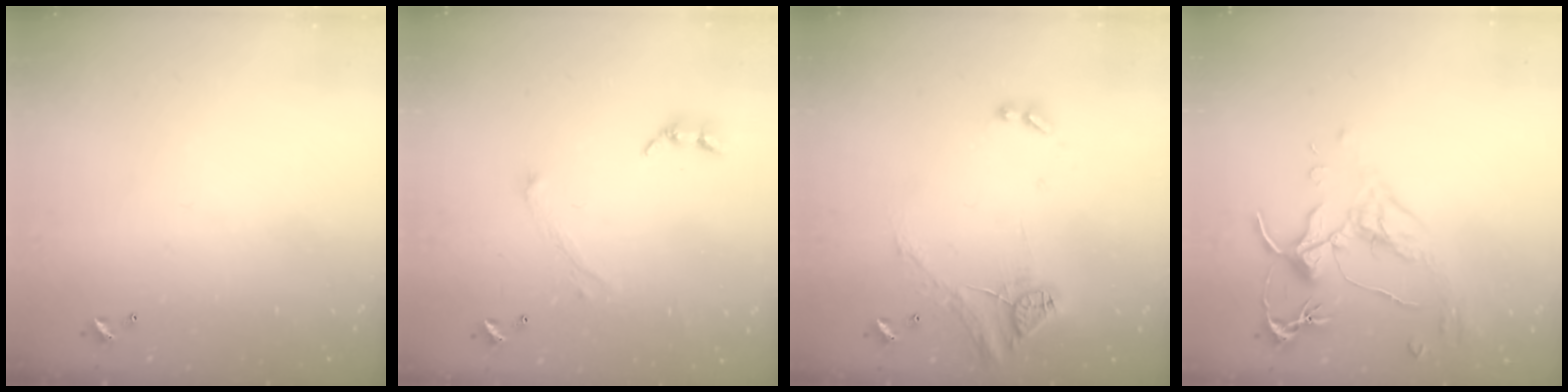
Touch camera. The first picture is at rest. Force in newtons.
{"total": 2.4, "press": 2.2, "slide": 0.9}
{"total": 16.8, "press": 16.8, "slide": 0.8}
{"total": 1.4, "press": 1.3, "slide": 0.6}